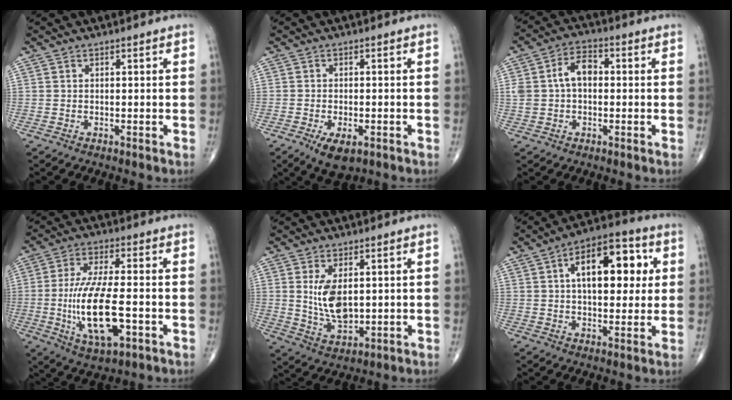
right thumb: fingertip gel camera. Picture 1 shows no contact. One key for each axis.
{"total": 5.7, "fx": -2.7, "fy": 2.6, "fz": 4.3, "tx": -0.071, "ty": -0.001, "tz": -0.037}
{"total": 7.5, "fx": 0.6, "fy": 4.8, "fz": 5.7, "tx": -0.101, "ty": 0.028, "tz": 0.005}
{"total": 15.2, "fx": -2.9, "fy": 5.5, "fz": 13.9, "tx": -0.270, "ty": -0.001, "tz": -0.048}
{"total": 8.6, "fx": 1.4, "fy": 4.7, "fz": 7.1, "tx": -0.121, "ty": -0.018, "tz": 0.038}
{"total": 15.9, "fx": 3.8, "fy": 8.1, "fz": 13.1, "tx": -0.160, "ty": 0.015, "tz": 0.051}